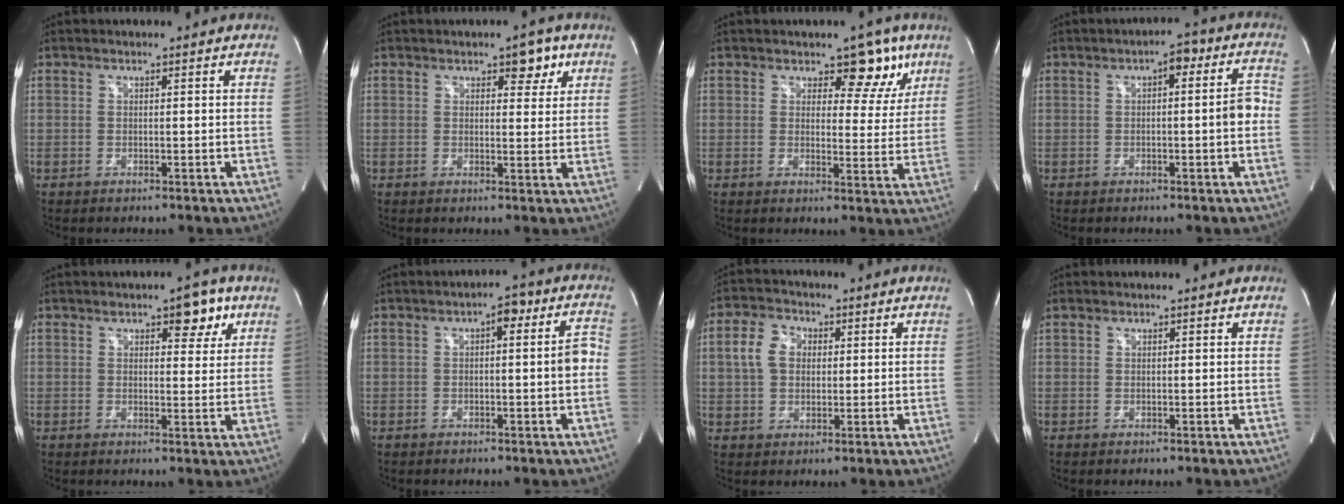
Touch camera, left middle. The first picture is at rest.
{"total": 3.9, "force": [2.3, 1.7, 2.7], "torque": [-0.031, 0.005, 0.028]}
{"total": 6.5, "force": [4.1, 3.7, 3.3], "torque": [-0.012, 0.002, 0.050]}
{"total": 6.3, "force": [0.1, 1.6, 6.1], "torque": [-0.078, 0.025, -0.003]}
{"total": 5.5, "force": [3.3, 2.2, 3.9], "torque": [-0.044, 0.006, 0.039]}
{"total": 6.5, "force": [0.4, 1.6, 6.3], "torque": [-0.083, 0.026, 0.001]}
{"total": 5.8, "force": [1.1, 4.4, 3.5], "torque": [-0.081, 0.021, 0.022]}
{"total": 0.9, "force": [0.7, -0.2, -0.5], "torque": [0.002, 0.010, 0.021]}